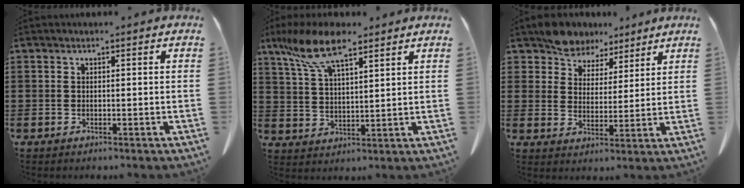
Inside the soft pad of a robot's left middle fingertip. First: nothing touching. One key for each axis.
{"total": 9.6, "fx": 6.6, "fy": 2.9, "fz": 6.3, "tx": -0.146, "ty": -0.008, "tz": 0.120}
{"total": 7.1, "fx": 6.3, "fy": 3.3, "fz": 0.7, "tx": -0.047, "ty": -0.018, "tz": 0.121}